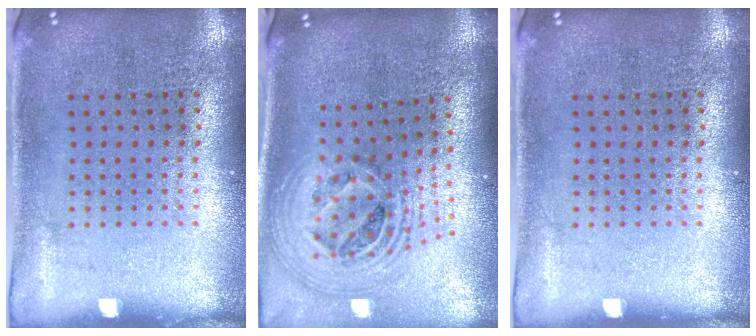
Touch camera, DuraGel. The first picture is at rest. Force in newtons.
{"total": 2.7, "press": 1.9, "slide": 1.9}
{"total": 0.0}